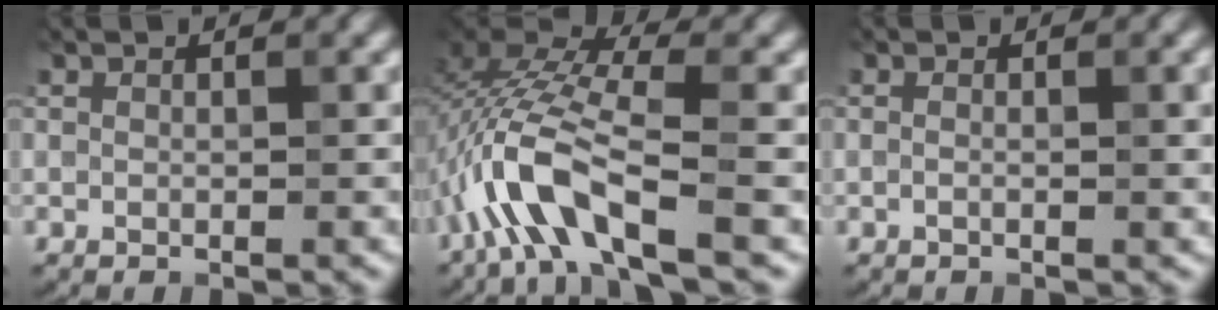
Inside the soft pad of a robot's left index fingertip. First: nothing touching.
{"total": 7.5, "force": [-3.2, 2.5, 6.4], "torque": [-0.141, 0.014, -0.071]}
{"total": 2.4, "force": [0.1, 1.0, 2.2], "torque": [-0.023, 0.000, -0.013]}